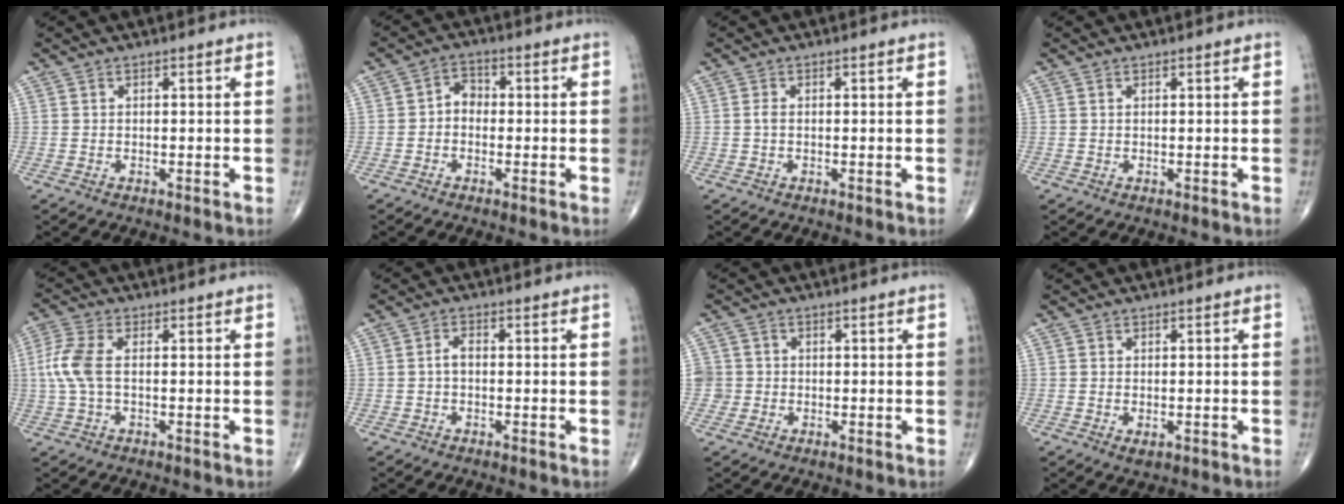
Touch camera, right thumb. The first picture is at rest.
{"total": 3.3, "force": [-0.6, 2.5, 2.0], "torque": [-0.016, 0.017, -0.023]}
{"total": 0.9, "force": [-0.1, 0.5, 0.7], "torque": [-0.016, 0.000, -0.003]}
{"total": 0.0}
{"total": 6.6, "force": [0.2, 3.2, 5.7], "torque": [-0.161, 0.011, -0.002]}
{"total": 2.0, "force": [-0.3, 1.1, 1.6], "torque": [-0.026, 0.008, -0.008]}
{"total": 3.0, "force": [-0.4, 2.9, 0.0], "torque": [0.022, 0.010, -0.011]}
{"total": 1.5, "force": [-0.3, 0.9, 1.2], "torque": [-0.017, -0.004, -0.002]}